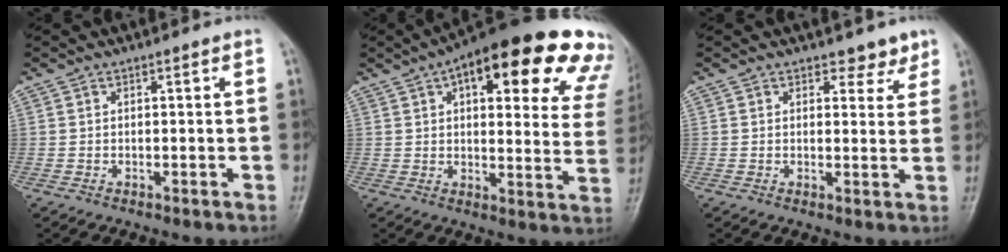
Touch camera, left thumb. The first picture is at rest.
{"total": 28.2, "force": [15.2, 10.2, 21.5], "torque": [-0.235, -0.006, 0.183]}
{"total": 3.4, "force": [2.7, 1.9, 0.8], "torque": [0.015, -0.019, 0.031]}